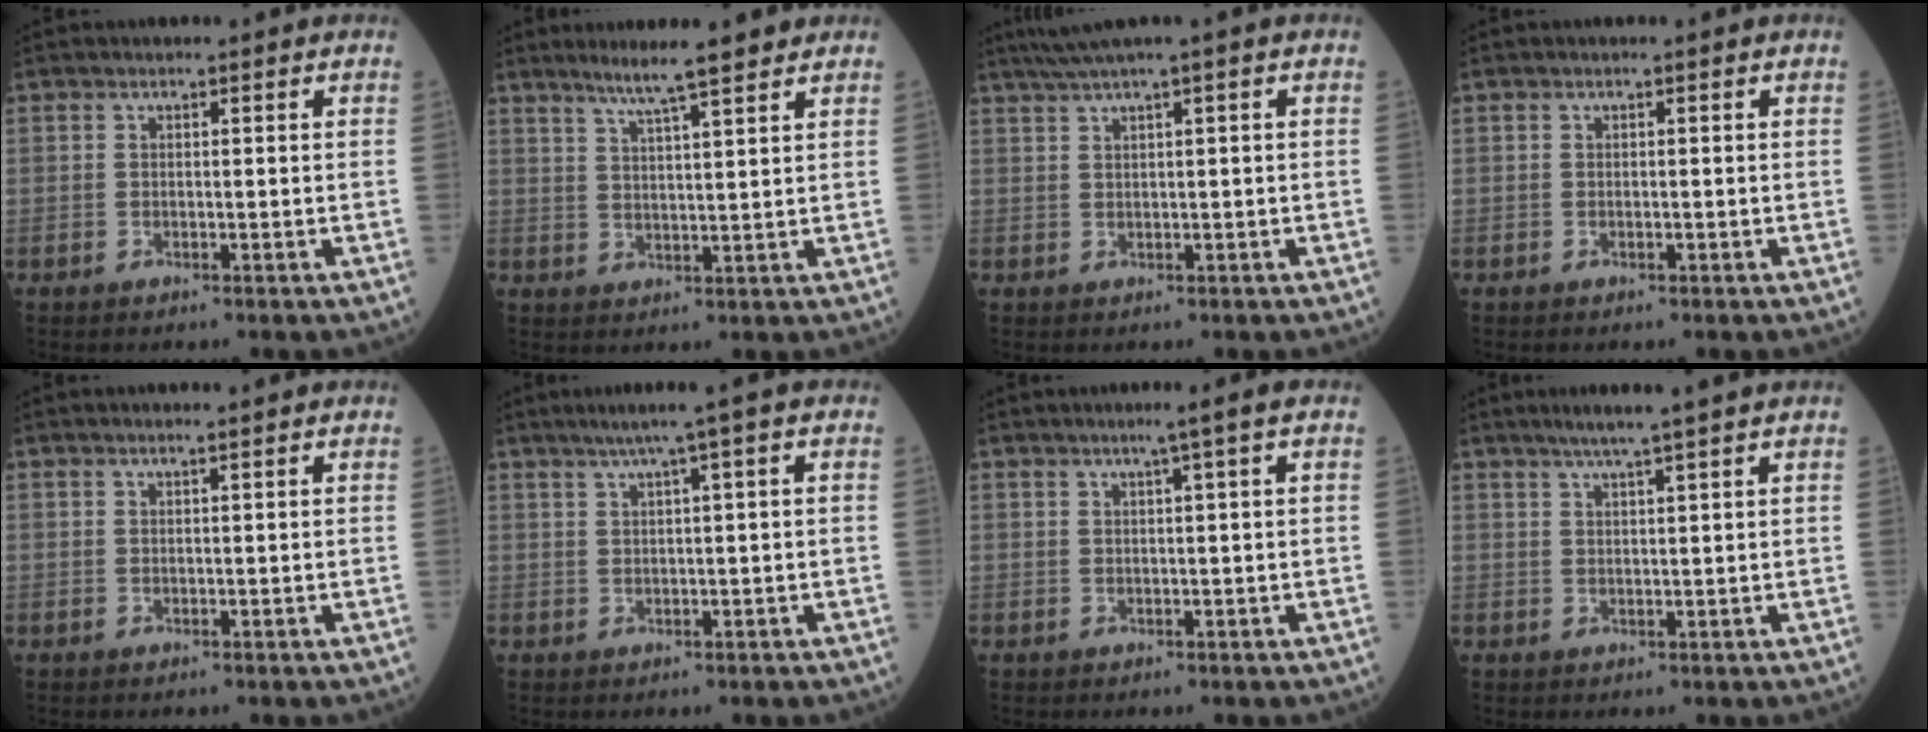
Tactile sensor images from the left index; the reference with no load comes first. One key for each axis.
{"total": 7.6, "fx": 5.9, "fy": -0.1, "fz": 4.7, "tx": -0.076, "ty": 0.010, "tz": 0.096}
{"total": 3.8, "fx": 2.3, "fy": -0.7, "fz": 3.0, "tx": -0.063, "ty": 0.016, "tz": 0.048}
{"total": 0.0}
{"total": 0.6, "fx": 0.4, "fy": -0.2, "fz": 0.4, "tx": -0.017, "ty": -0.006, "tz": 0.015}
{"total": 4.9, "fx": 2.5, "fy": -0.5, "fz": 4.2, "tx": -0.071, "ty": 0.016, "tz": 0.044}
{"total": 2.4, "fx": 1.1, "fy": -0.8, "fz": 2.0, "tx": -0.033, "ty": -0.002, "tz": 0.021}
{"total": 4.5, "fx": 3.3, "fy": -1.1, "fz": 2.8, "tx": -0.046, "ty": 0.004, "tz": 0.059}